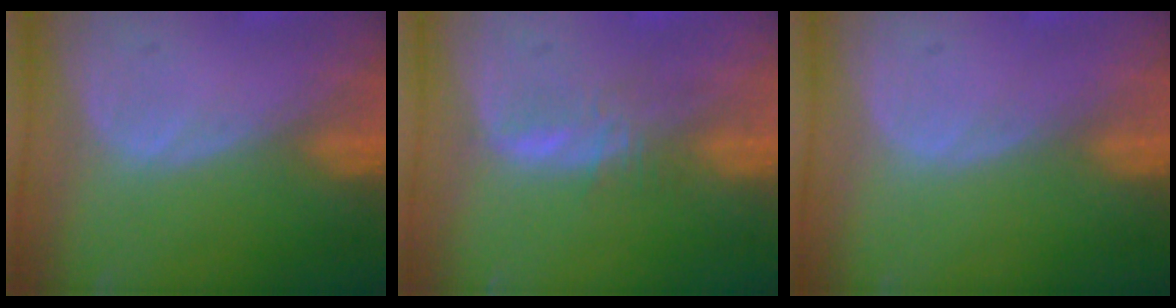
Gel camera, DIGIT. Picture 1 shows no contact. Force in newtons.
{"total": 2.9, "press": 2.9, "slide": 0.2}
{"total": 0.0}